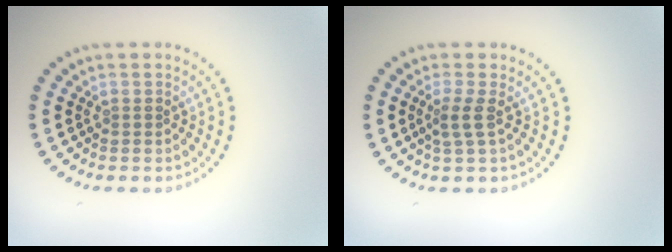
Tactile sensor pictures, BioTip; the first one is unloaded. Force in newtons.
{"total": 1.8, "press": 1.3, "slide": 1.2}